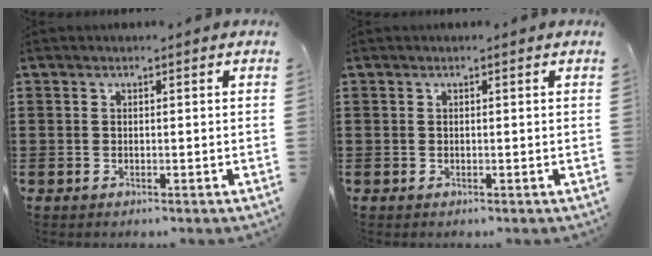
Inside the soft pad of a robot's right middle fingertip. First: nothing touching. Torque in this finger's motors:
{"motor_torque": [0.02, 0.00, -0.01, 0.01]}